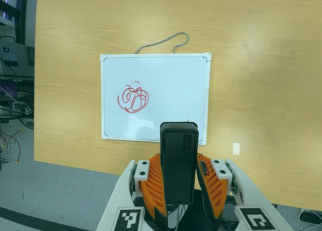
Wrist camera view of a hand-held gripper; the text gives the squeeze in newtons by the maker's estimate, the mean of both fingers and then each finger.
{"total": 4.4, "left": 2.8, "right": 6.0}